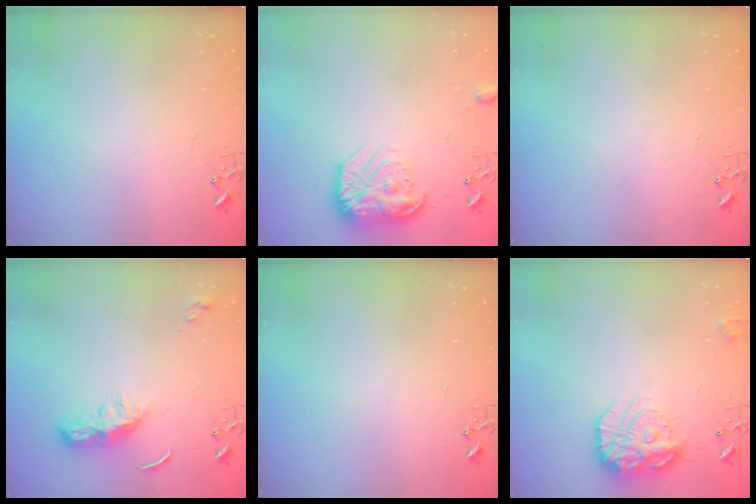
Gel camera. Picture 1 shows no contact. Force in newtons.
{"total": 17.9, "press": 17.9, "slide": 1.2}
{"total": 0.0}
{"total": 8.2, "press": 8.2, "slide": 0.4}
{"total": 0.0}
{"total": 18.7, "press": 18.6, "slide": 1.6}